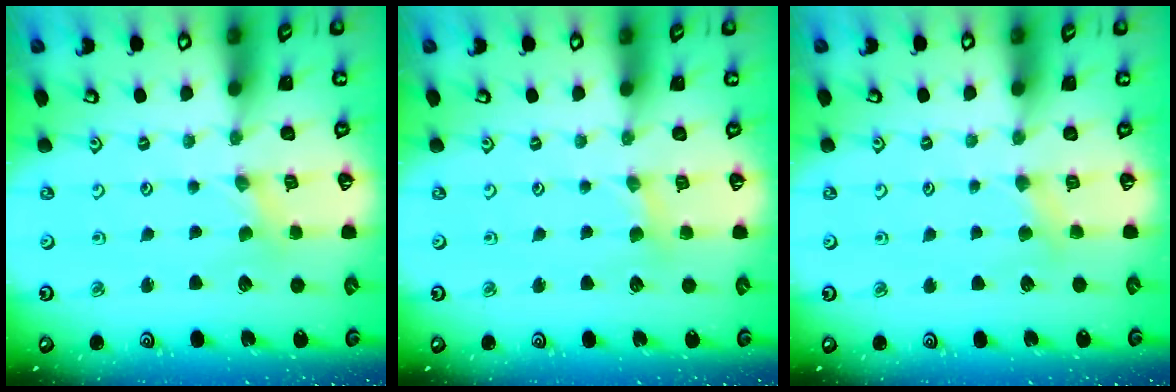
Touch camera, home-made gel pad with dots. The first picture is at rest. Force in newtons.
{"total": 2.7, "press": 2.7, "slide": 0.3}
{"total": 3.5, "press": 3.5, "slide": 0.4}